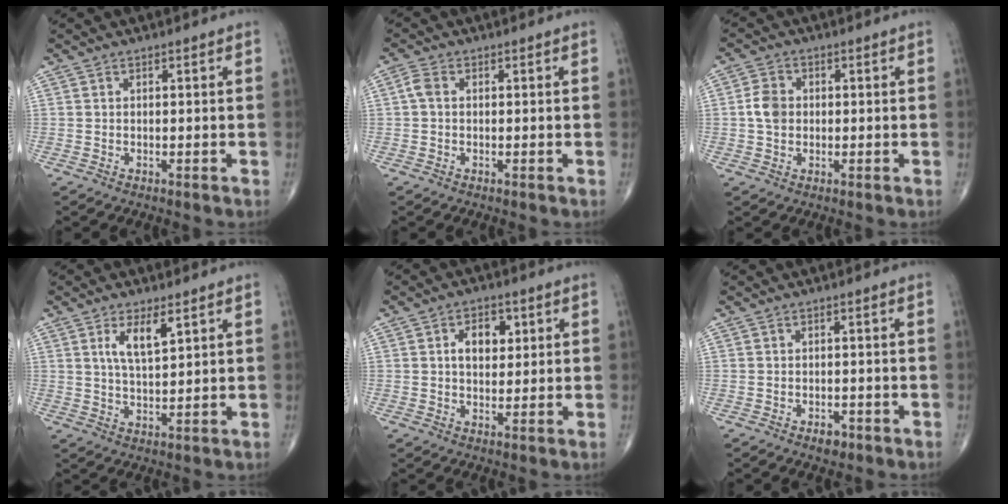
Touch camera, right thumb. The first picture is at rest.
{"total": 2.1, "force": [0.1, 1.4, 1.6], "torque": [-0.035, 0.006, -0.002]}
{"total": 4.4, "force": [0.0, 3.5, 2.7], "torque": [-0.045, 0.005, -0.005]}
{"total": 6.1, "force": [2.8, 2.0, 5.0], "torque": [-0.088, -0.019, 0.055]}
{"total": 6.0, "force": [1.5, 3.9, 4.3], "torque": [-0.043, -0.001, 0.022]}
{"total": 2.1, "force": [-1.3, 1.2, 1.2], "torque": [-0.013, 0.003, -0.018]}